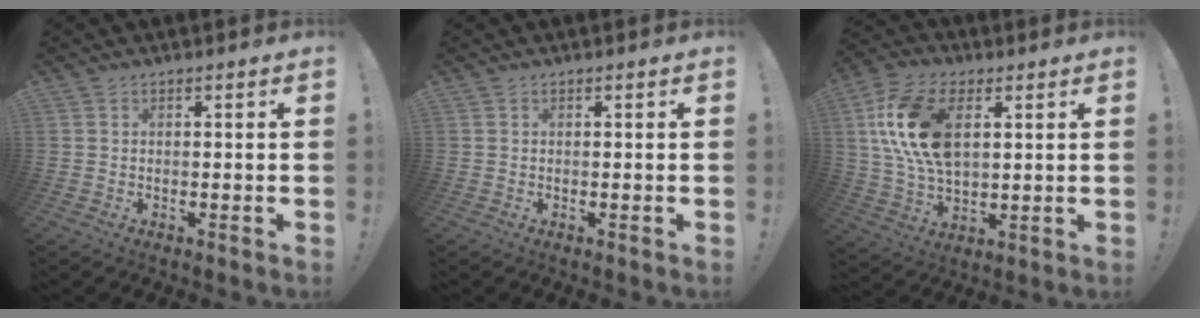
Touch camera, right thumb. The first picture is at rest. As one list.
[{"total": 0.0}, {"total": 17.8, "force": [4.8, 10.7, 13.4], "torque": [-0.272, -0.004, 0.088]}]